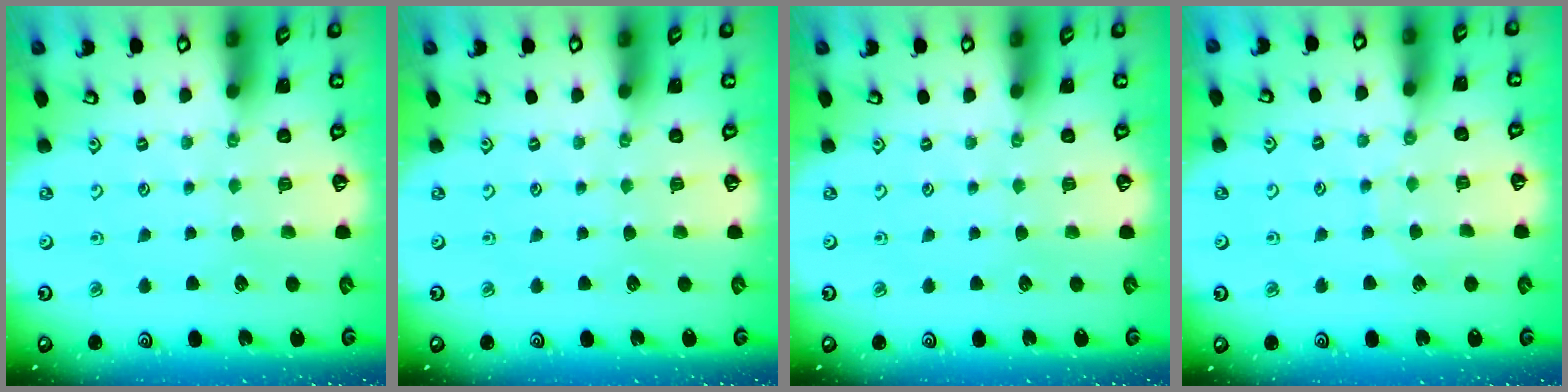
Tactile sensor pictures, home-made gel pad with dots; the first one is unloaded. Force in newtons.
{"total": 0.0}
{"total": 0.0}
{"total": 4.8, "press": 4.7, "slide": 0.5}